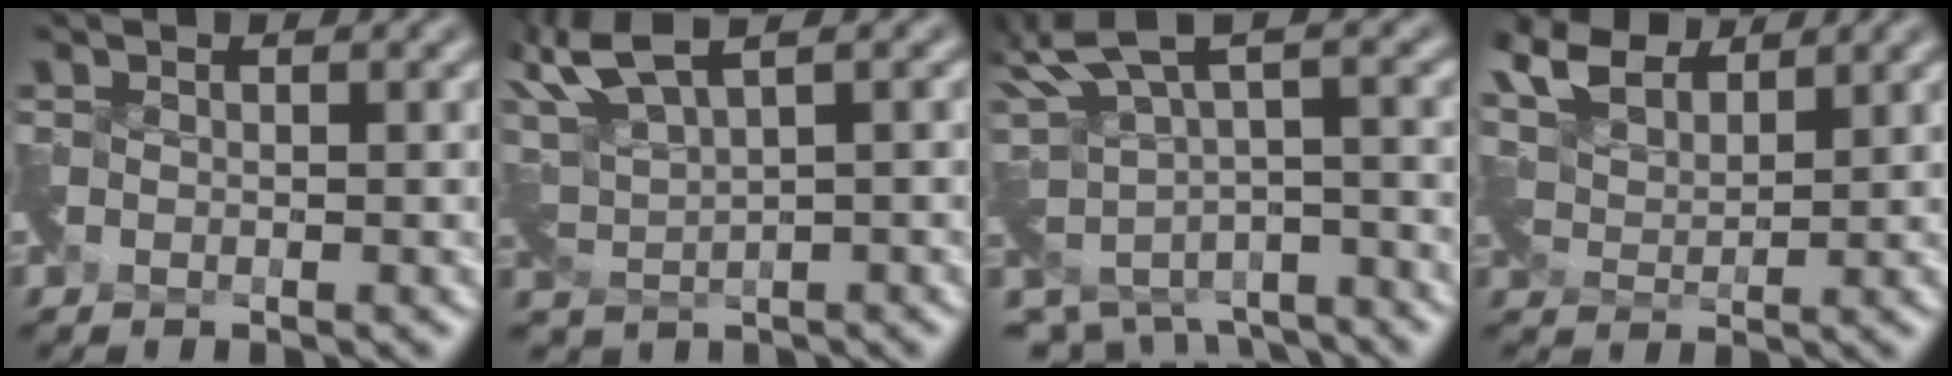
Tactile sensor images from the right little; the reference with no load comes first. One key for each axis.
{"total": 4.6, "fx": 3.6, "fy": 1.4, "fz": 2.5, "tx": -0.072, "ty": 0.009, "tz": 0.074}
{"total": 5.5, "fx": -0.7, "fy": 3.0, "fz": 4.6, "tx": -0.103, "ty": -0.029, "tz": 0.006}
{"total": 6.1, "fx": 5.2, "fy": 2.1, "fz": 2.3, "tx": -0.071, "ty": 0.010, "tz": 0.098}